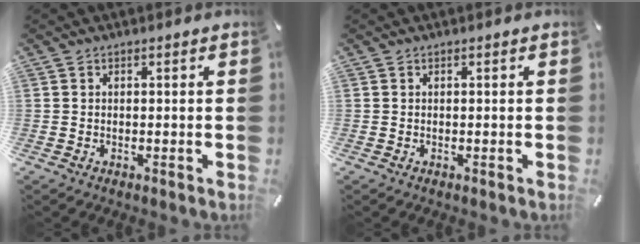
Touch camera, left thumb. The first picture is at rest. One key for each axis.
{"total": 0.0}